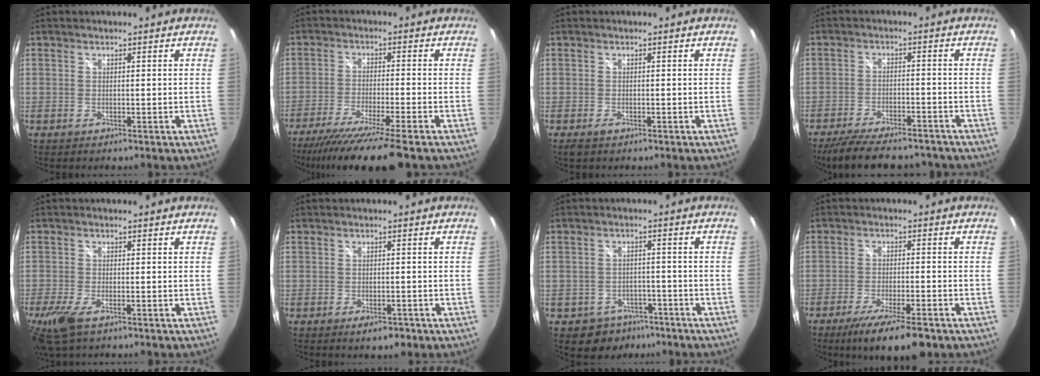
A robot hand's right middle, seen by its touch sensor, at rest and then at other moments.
{"total": 14.2, "force": [-11.6, -0.7, 8.2], "torque": [-0.160, -0.044, -0.191]}
{"total": 1.5, "force": [-1.0, 0.7, 0.8], "torque": [-0.016, -0.005, -0.017]}
{"total": 15.8, "force": [-13.2, 4.6, 7.4], "torque": [-0.151, -0.026, -0.196]}
{"total": 7.6, "force": [-4.5, 2.9, 5.3], "torque": [-0.132, -0.029, -0.086]}
{"total": 3.6, "force": [-2.2, 1.6, 2.3], "torque": [-0.043, -0.012, -0.033]}
{"total": 6.9, "force": [-4.6, 5.0, 1.4], "torque": [-0.039, 0.013, -0.054]}
{"total": 11.6, "force": [-8.3, 2.3, 7.8], "torque": [-0.156, -0.038, -0.136]}